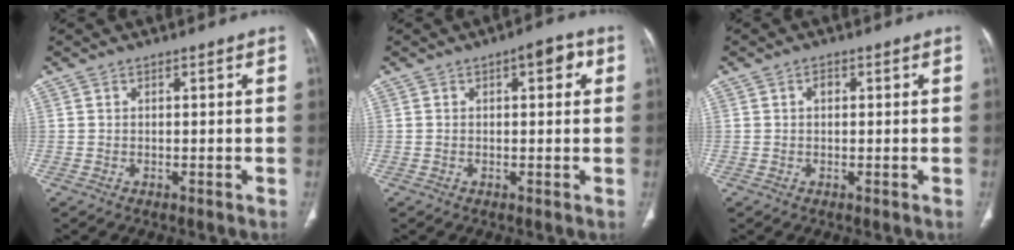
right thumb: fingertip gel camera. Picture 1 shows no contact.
{"total": 4.2, "force": [1.4, 2.0, 3.5], "torque": [-0.028, 0.009, 0.012]}
{"total": 1.2, "force": [0.2, 0.9, 0.8], "torque": [-0.008, 0.005, 0.000]}